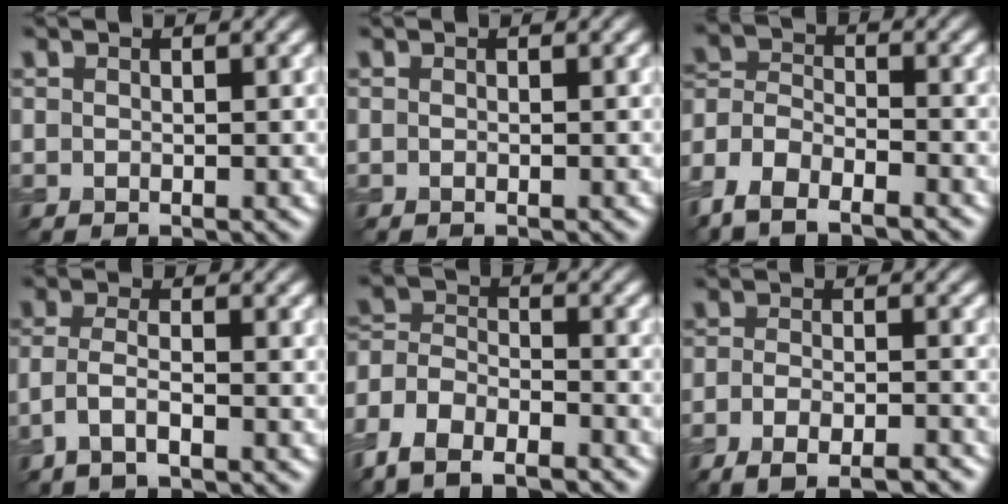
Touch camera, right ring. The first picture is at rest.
{"total": 0.0}
{"total": 7.3, "force": [-5.3, 3.4, 3.7], "torque": [-0.068, -0.005, -0.105]}
{"total": 2.6, "force": [-1.1, 0.9, 2.1], "torque": [-0.048, 0.002, -0.028]}
{"total": 8.1, "force": [-6.0, 4.0, 3.7], "torque": [-0.064, -0.003, -0.115]}
{"total": 5.4, "force": [-3.5, 1.9, 3.6], "torque": [-0.057, -0.006, -0.058]}